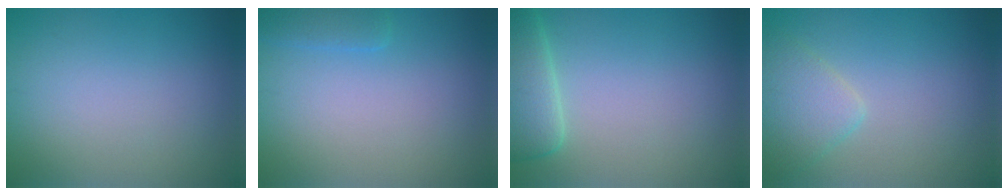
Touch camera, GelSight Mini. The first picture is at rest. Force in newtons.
{"total": 1.6, "press": 1.6, "slide": 0.1}
{"total": 4.2, "press": 4.1, "slide": 0.4}
{"total": 2.6, "press": 2.6, "slide": 0.2}